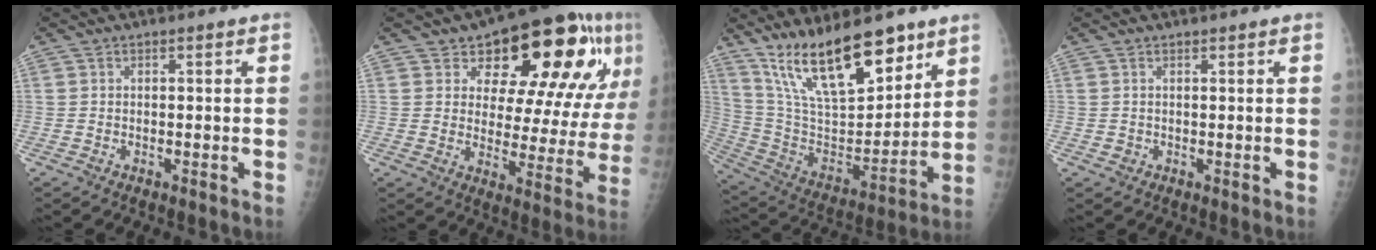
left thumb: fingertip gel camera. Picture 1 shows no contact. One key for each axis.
{"total": 21.5, "fx": 10.2, "fy": 10.1, "fz": 16.1, "tx": -0.173, "ty": -0.019, "tz": 0.146}
{"total": 21.7, "fx": 14.9, "fy": 7.7, "fz": 13.8, "tx": -0.197, "ty": -0.078, "tz": 0.275}
{"total": 0.9, "fx": 0.4, "fy": 0.7, "fz": 0.2, "tx": 0.006, "ty": 0.000, "tz": 0.006}